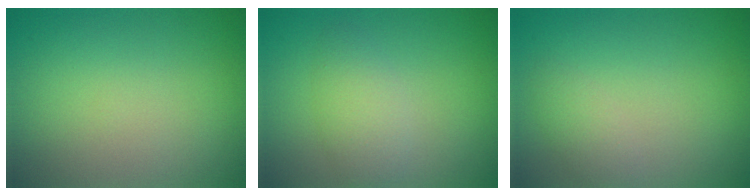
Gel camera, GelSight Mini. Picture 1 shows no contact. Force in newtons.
{"total": 2.7, "press": 2.7, "slide": 0.1}
{"total": 1.5, "press": 1.5, "slide": 0.1}